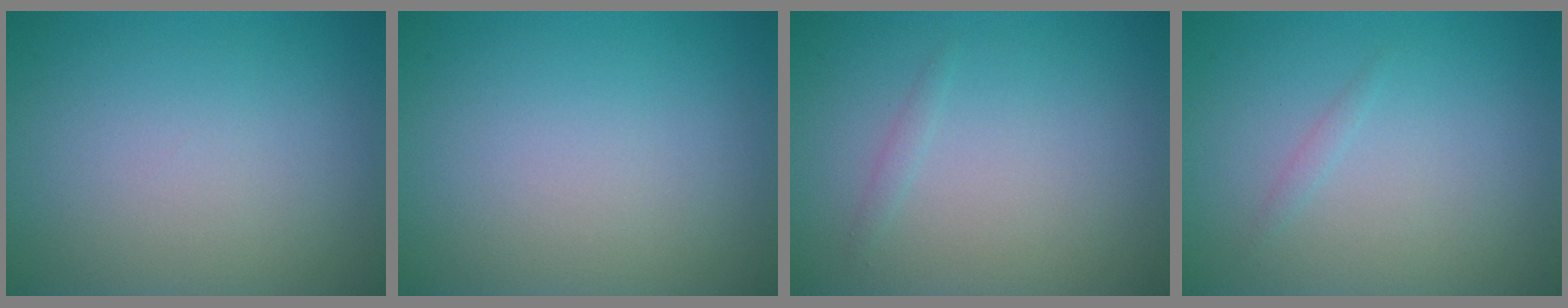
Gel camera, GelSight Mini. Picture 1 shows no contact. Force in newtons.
{"total": 0.0}
{"total": 0.6, "press": 0.6, "slide": 0.0}
{"total": 0.6, "press": 0.6, "slide": 0.0}